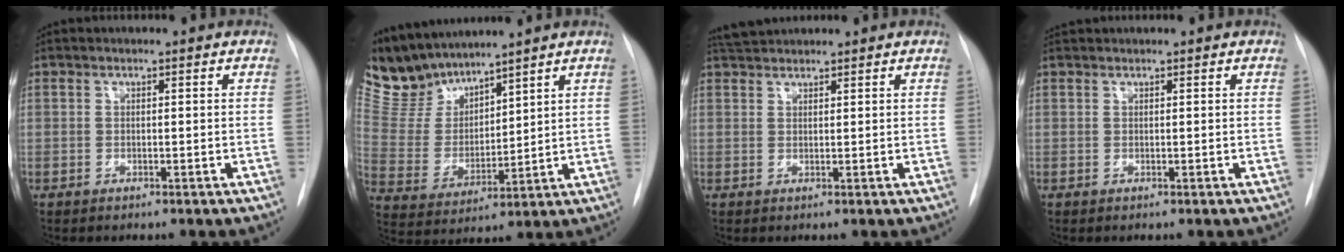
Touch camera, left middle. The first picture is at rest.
{"total": 9.9, "force": [9.4, 2.6, 1.6], "torque": [-0.050, 0.006, 0.205]}
{"total": 3.2, "force": [3.1, 0.6, 0.6], "torque": [-0.012, 0.024, 0.058]}
{"total": 1.0, "force": [1.0, 0.0, 0.1], "torque": [-0.005, 0.020, 0.023]}